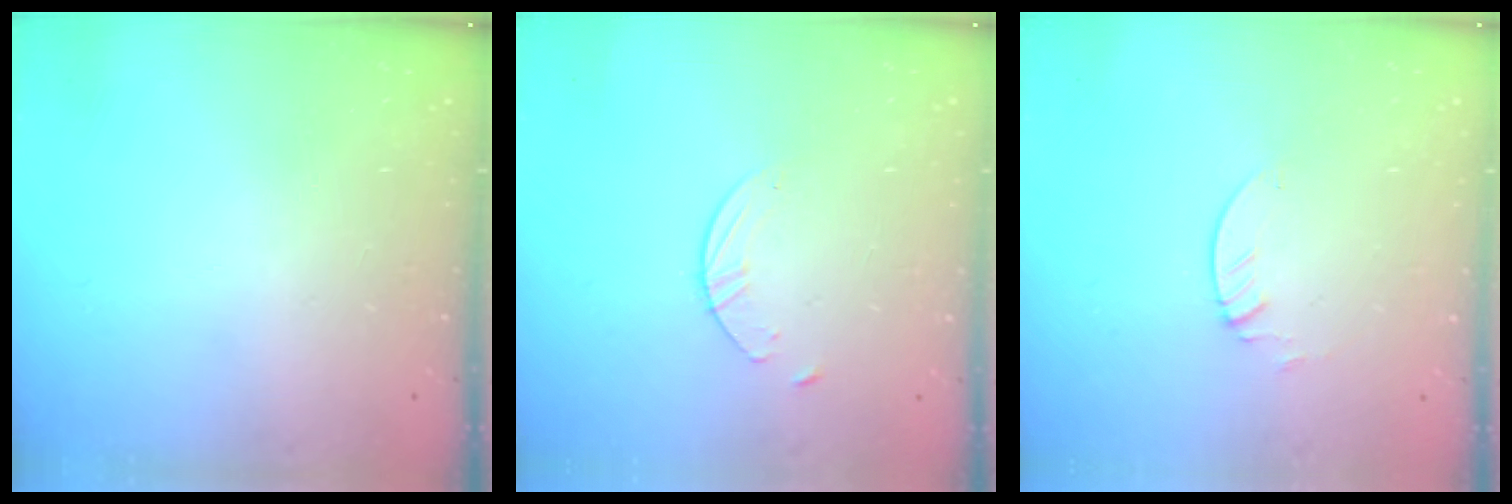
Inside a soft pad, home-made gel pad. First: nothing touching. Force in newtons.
{"total": 3.6, "press": 3.6, "slide": 0.4}
{"total": 1.3, "press": 1.3, "slide": 0.1}